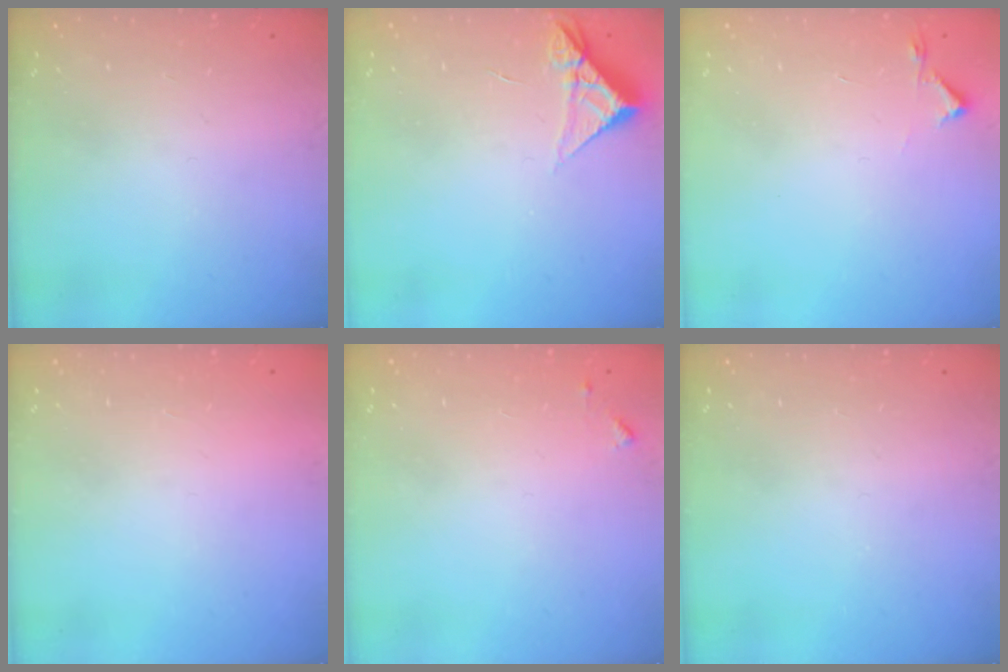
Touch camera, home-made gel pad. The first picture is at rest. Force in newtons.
{"total": 5.2, "press": 5.2, "slide": 0.3}
{"total": 2.7, "press": 2.6, "slide": 0.4}
{"total": 1.5, "press": 1.5, "slide": 0.1}
{"total": 5.1, "press": 5.1, "slide": 0.4}
{"total": 0.0}